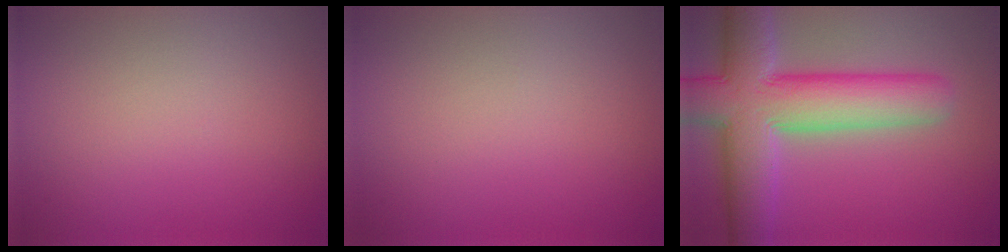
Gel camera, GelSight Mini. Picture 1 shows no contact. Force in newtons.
{"total": 0.0}
{"total": 11.1, "press": 11.0, "slide": 0.6}